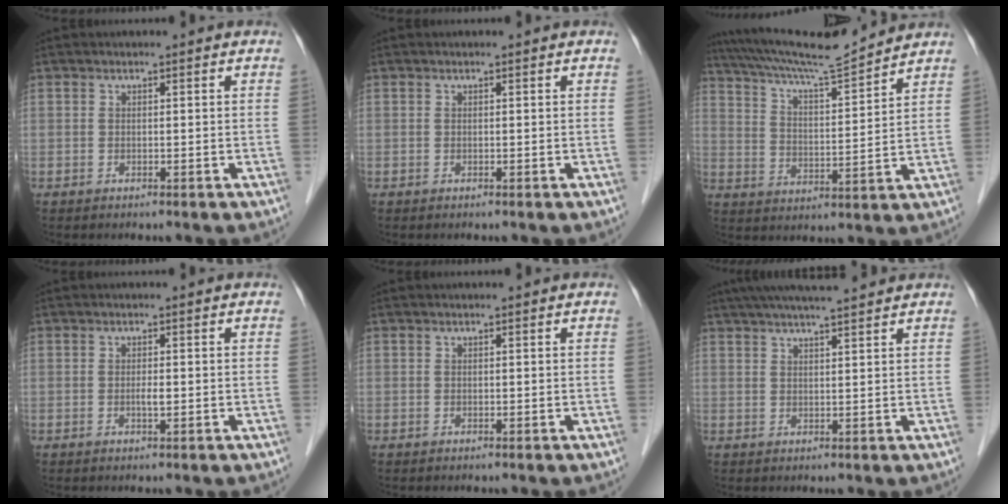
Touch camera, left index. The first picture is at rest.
{"total": 0.0}
{"total": 12.9, "force": [12.1, -0.8, 4.3], "torque": [-0.086, 0.004, 0.203]}
{"total": 1.1, "force": [-0.2, 0.2, 1.1], "torque": [-0.022, -0.002, -0.004]}
{"total": 0.0}
{"total": 9.8, "force": [8.5, 0.4, 5.0], "torque": [-0.082, 0.032, 0.122]}